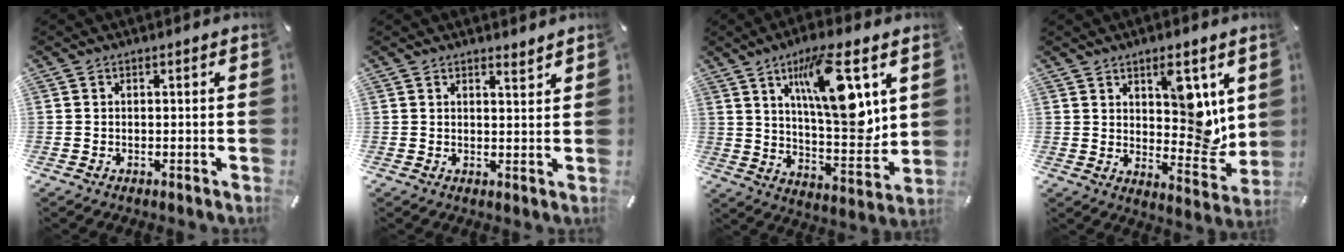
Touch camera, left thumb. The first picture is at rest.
{"total": 2.3, "force": [2.2, 0.2, 0.2], "torque": [0.001, -0.017, 0.040]}
{"total": 17.6, "force": [7.9, 5.4, 14.8], "torque": [-0.254, -0.041, 0.119]}
{"total": 11.0, "force": [4.9, 6.0, 7.7], "torque": [-0.071, -0.043, 0.082]}